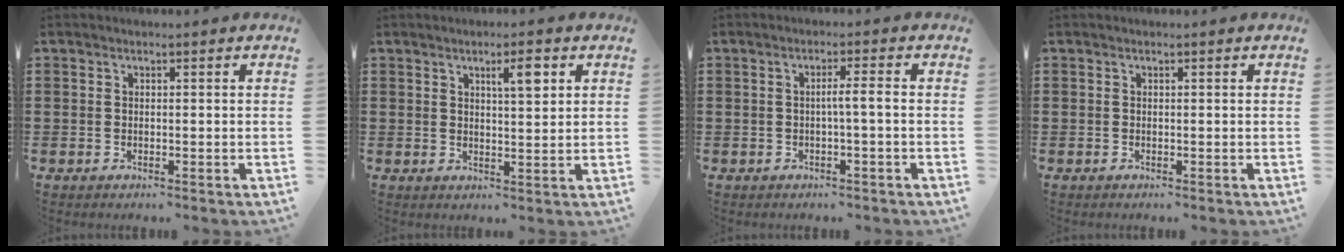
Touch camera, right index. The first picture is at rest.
{"total": 4.0, "force": [1.9, 0.9, 3.5], "torque": [-0.049, -0.002, 0.024]}
{"total": 2.4, "force": [-0.4, -0.2, 2.3], "torque": [-0.042, -0.003, -0.012]}
{"total": 0.0}